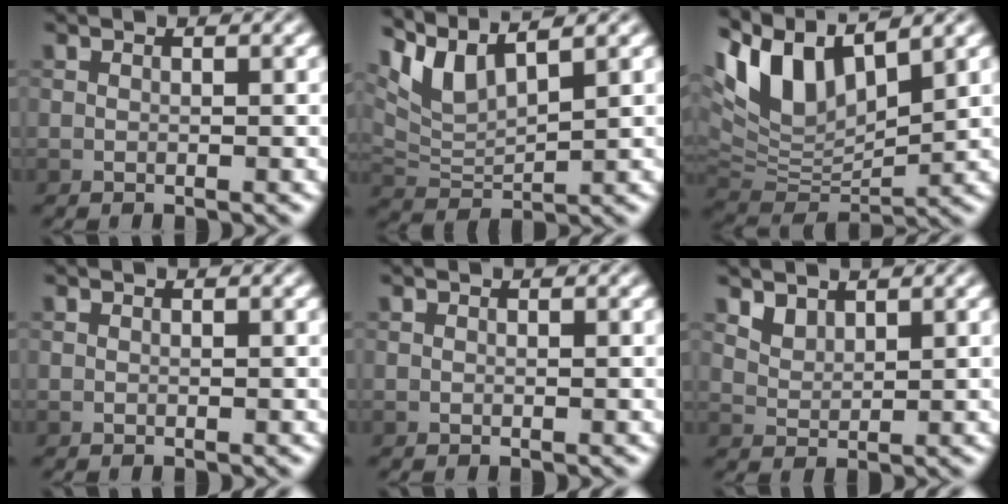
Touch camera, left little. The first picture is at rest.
{"total": 5.1, "force": [3.8, 1.4, 3.1], "torque": [-0.080, 0.002, 0.076]}
{"total": 9.3, "force": [5.5, 3.9, 6.4], "torque": [-0.141, 0.007, 0.103]}
{"total": 0.0}
{"total": 0.0}
{"total": 1.9, "force": [1.5, 0.9, 0.7], "torque": [-0.020, -0.007, 0.038]}